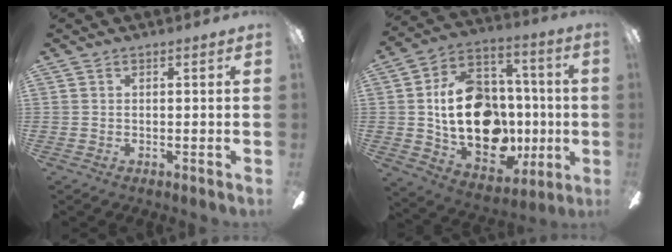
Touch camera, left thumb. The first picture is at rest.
{"total": 21.6, "force": [0.0, 16.0, 14.5], "torque": [-0.264, 0.006, 0.014]}